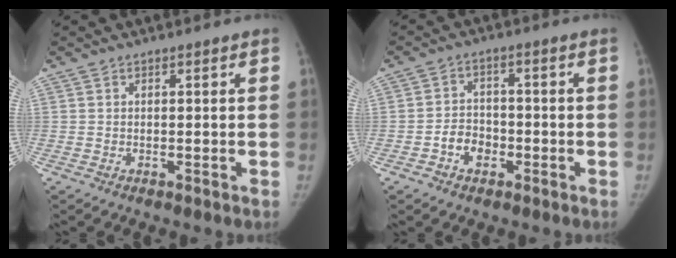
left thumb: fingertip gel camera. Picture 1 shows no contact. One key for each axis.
{"total": 4.9, "fx": -2.1, "fy": 3.8, "fz": 2.3, "tx": -0.019, "ty": 0.021, "tz": -0.041}